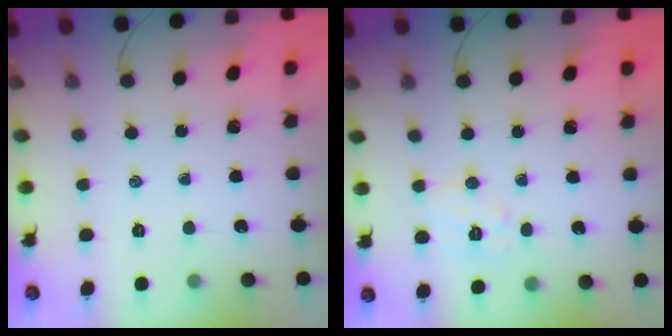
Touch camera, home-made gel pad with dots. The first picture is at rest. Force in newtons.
{"total": 6.6, "press": 6.5, "slide": 0.7}